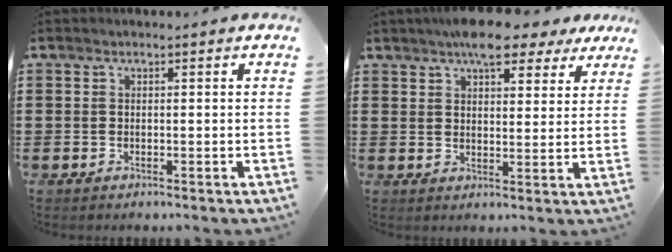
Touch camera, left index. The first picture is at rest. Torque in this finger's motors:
{"motor_torque": [2.14, 0.00, 0.37, 0.06]}